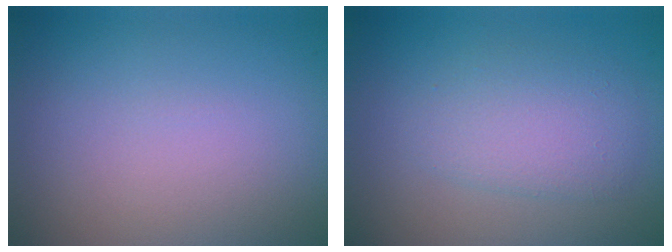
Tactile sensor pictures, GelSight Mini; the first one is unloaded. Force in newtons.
{"total": 3.0, "press": 3.0, "slide": 0.1}